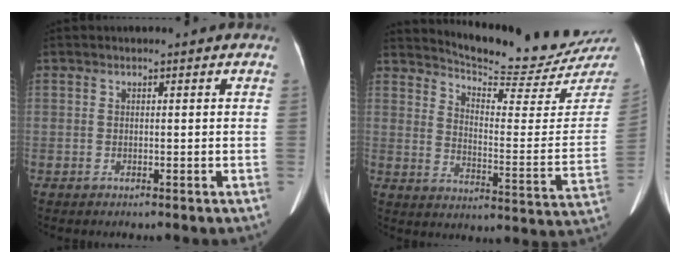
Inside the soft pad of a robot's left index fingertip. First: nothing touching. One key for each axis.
{"total": 20.1, "fx": 19.5, "fy": 1.4, "fz": 4.5, "tx": -0.073, "ty": -0.099, "tz": 0.242}